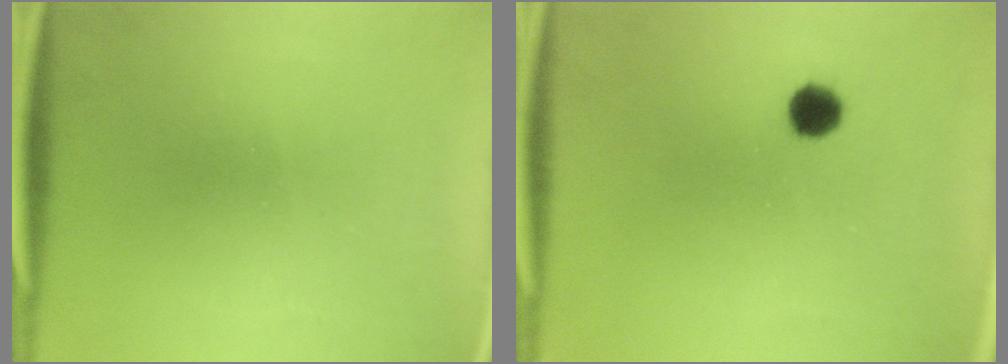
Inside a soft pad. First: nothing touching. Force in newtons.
{"total": 2.8}